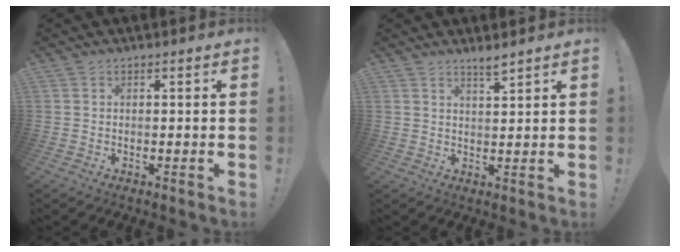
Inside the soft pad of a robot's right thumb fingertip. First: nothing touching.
{"total": 3.2, "force": [2.7, 0.1, 1.7], "torque": [-0.025, -0.019, 0.044]}